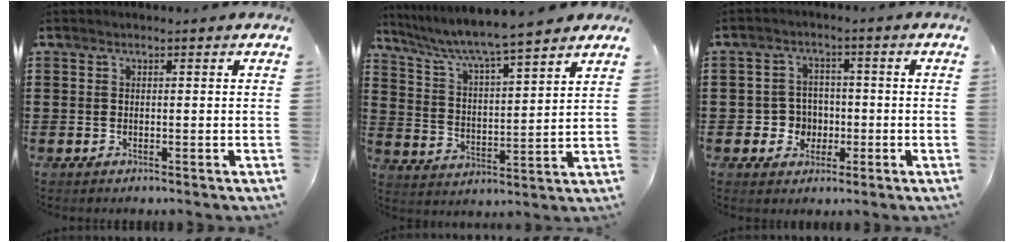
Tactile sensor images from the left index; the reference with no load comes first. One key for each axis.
{"total": 5.9, "fx": 5.3, "fy": 0.1, "fz": 2.6, "tx": -0.075, "ty": -0.035, "tz": 0.085}
{"total": 4.3, "fx": -1.0, "fy": 4.1, "fz": 1.0, "tx": -0.035, "ty": 0.008, "tz": -0.021}